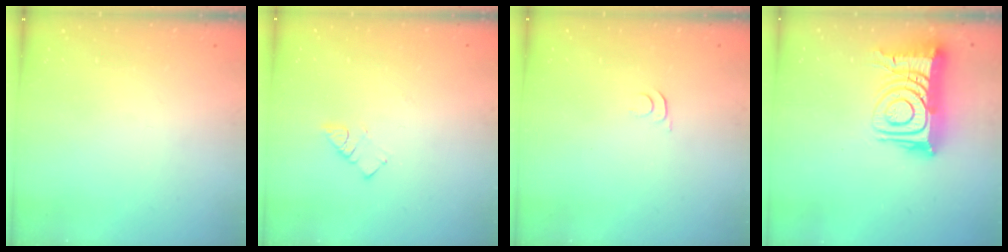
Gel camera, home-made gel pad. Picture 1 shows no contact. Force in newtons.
{"total": 3.6, "press": 3.6, "slide": 0.4}
{"total": 3.3, "press": 3.2, "slide": 0.4}
{"total": 16.5, "press": 16.4, "slide": 1.5}